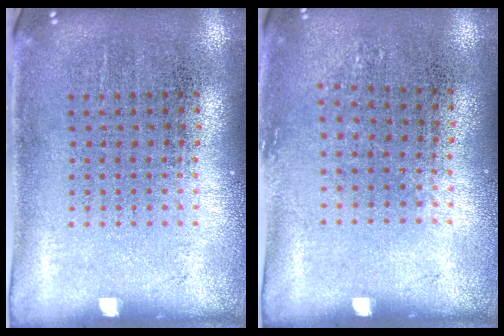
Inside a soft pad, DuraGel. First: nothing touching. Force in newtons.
{"total": 0.8, "press": 0.7, "slide": 0.4}